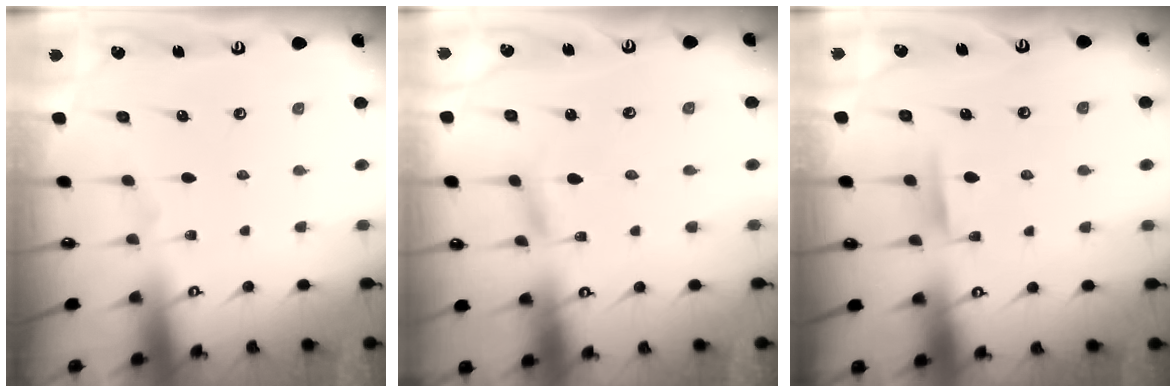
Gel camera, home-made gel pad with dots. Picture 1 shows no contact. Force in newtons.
{"total": 2.5, "press": 2.5, "slide": 0.2}
{"total": 6.1, "press": 6.0, "slide": 0.8}